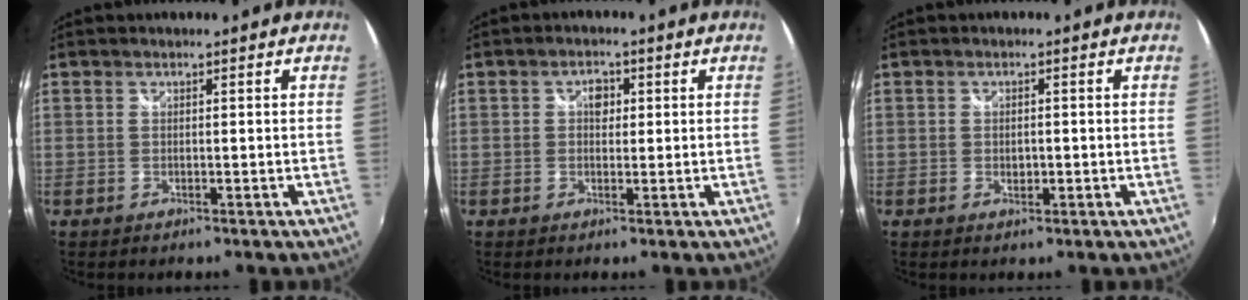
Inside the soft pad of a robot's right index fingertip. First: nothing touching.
{"total": 2.7, "force": [0.6, 2.0, 1.6], "torque": [-0.022, 0.007, 0.008]}
{"total": 1.6, "force": [-0.2, 1.2, 1.1], "torque": [-0.017, 0.000, -0.003]}